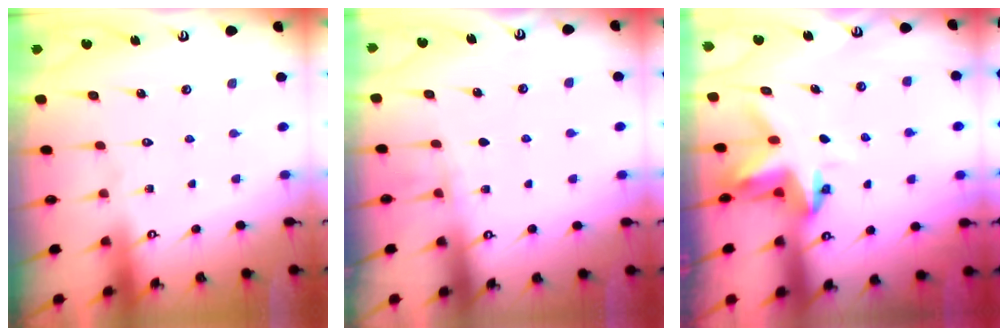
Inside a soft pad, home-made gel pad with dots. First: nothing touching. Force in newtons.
{"total": 3.1, "press": 2.8, "slide": 1.2}
{"total": 4.3, "press": 4.3, "slide": 0.2}